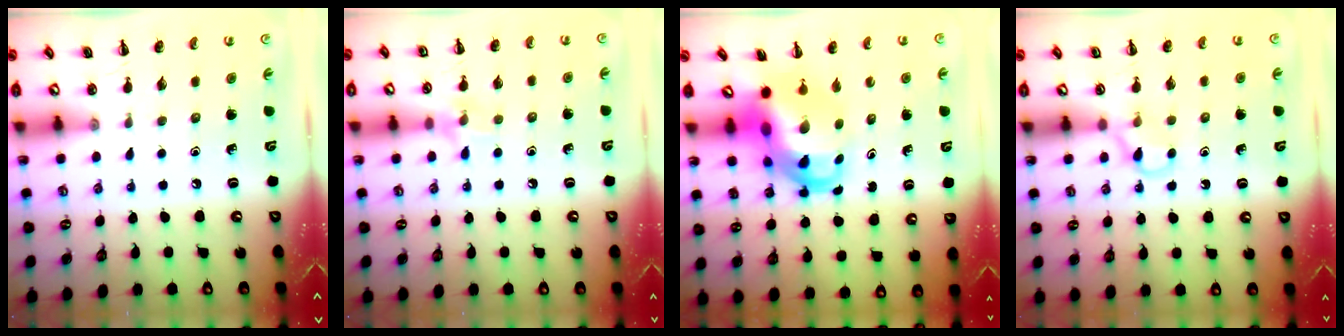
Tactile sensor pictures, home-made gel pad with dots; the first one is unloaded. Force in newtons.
{"total": 6.8, "press": 6.6, "slide": 1.6}
{"total": 8.6, "press": 8.3, "slide": 2.3}
{"total": 4.0, "press": 3.8, "slide": 1.3}